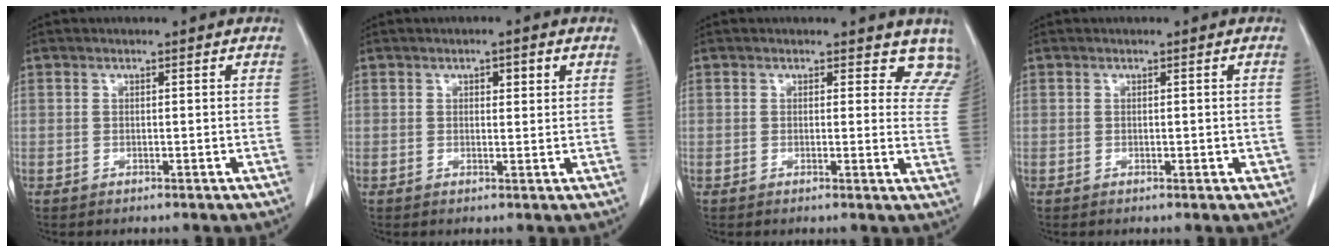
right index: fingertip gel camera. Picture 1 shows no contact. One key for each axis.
{"total": 2.6, "fx": 1.1, "fy": 1.0, "fz": 2.2, "tx": -0.032, "ty": 0.004, "tz": 0.014}
{"total": 6.3, "fx": 5.3, "fy": 3.1, "fz": 1.3, "tx": 0.024, "ty": -0.014, "tz": 0.023}
{"total": 1.7, "fx": -0.3, "fy": 0.9, "fz": 1.4, "tx": -0.016, "ty": 0.000, "tz": -0.003}